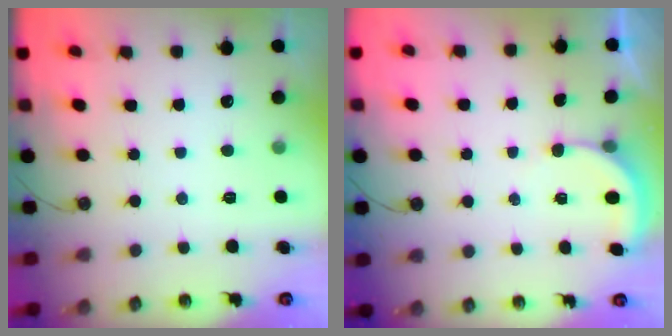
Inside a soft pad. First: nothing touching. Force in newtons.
{"total": 2.9, "press": 2.9, "slide": 0.2}